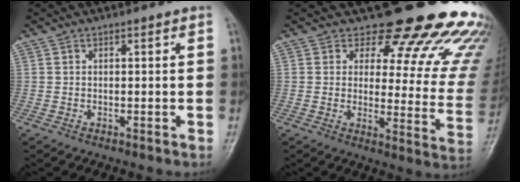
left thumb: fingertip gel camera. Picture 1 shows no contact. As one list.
[{"total": 20.8, "force": [17.2, 8.0, 8.4], "torque": [-0.048, -0.128, 0.186]}]